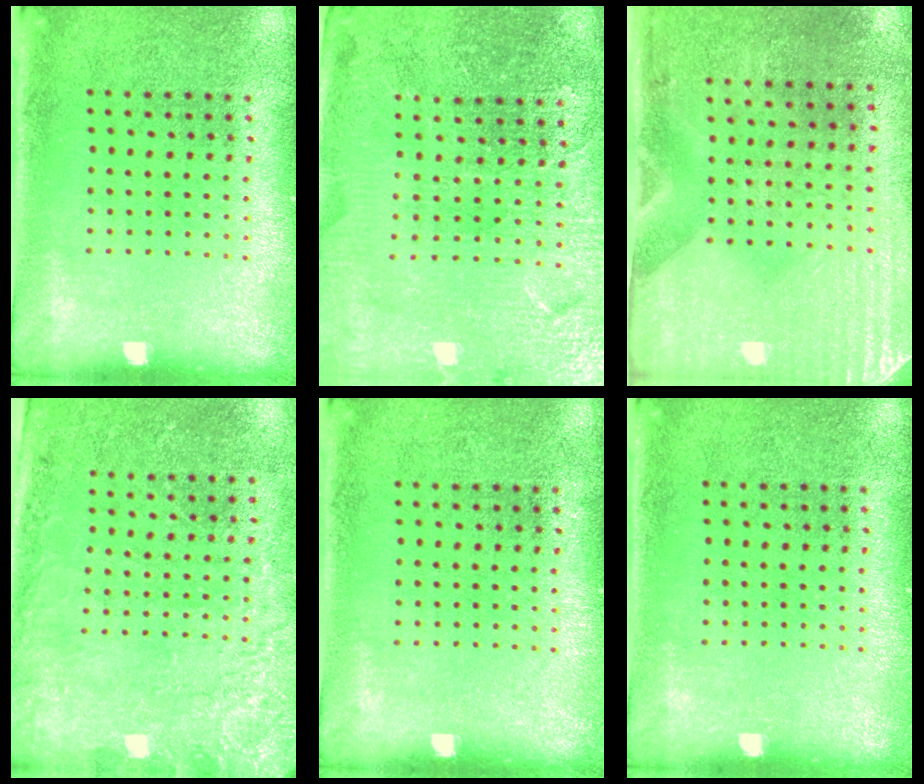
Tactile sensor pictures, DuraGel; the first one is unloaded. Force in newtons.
{"total": 4.3, "press": 4.1, "slide": 1.3}
{"total": 2.9, "press": 2.5, "slide": 1.5}
{"total": 2.6, "press": 2.4, "slide": 1.1}
{"total": 0.0}
{"total": 0.0}